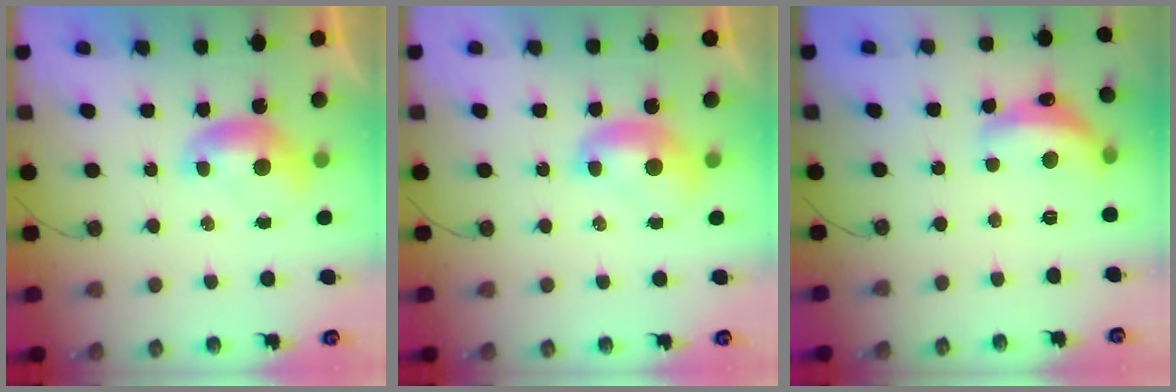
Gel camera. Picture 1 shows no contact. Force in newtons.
{"total": 1.6, "press": 1.6, "slide": 0.2}
{"total": 8.2, "press": 8.2, "slide": 0.7}